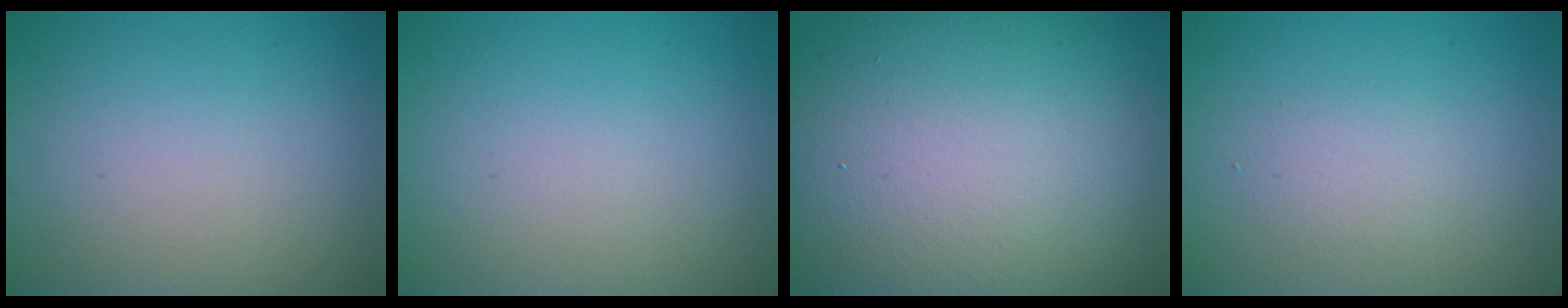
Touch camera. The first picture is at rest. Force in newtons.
{"total": 0.0}
{"total": 18.7, "press": 18.7, "slide": 0.8}
{"total": 1.5, "press": 1.5, "slide": 0.1}